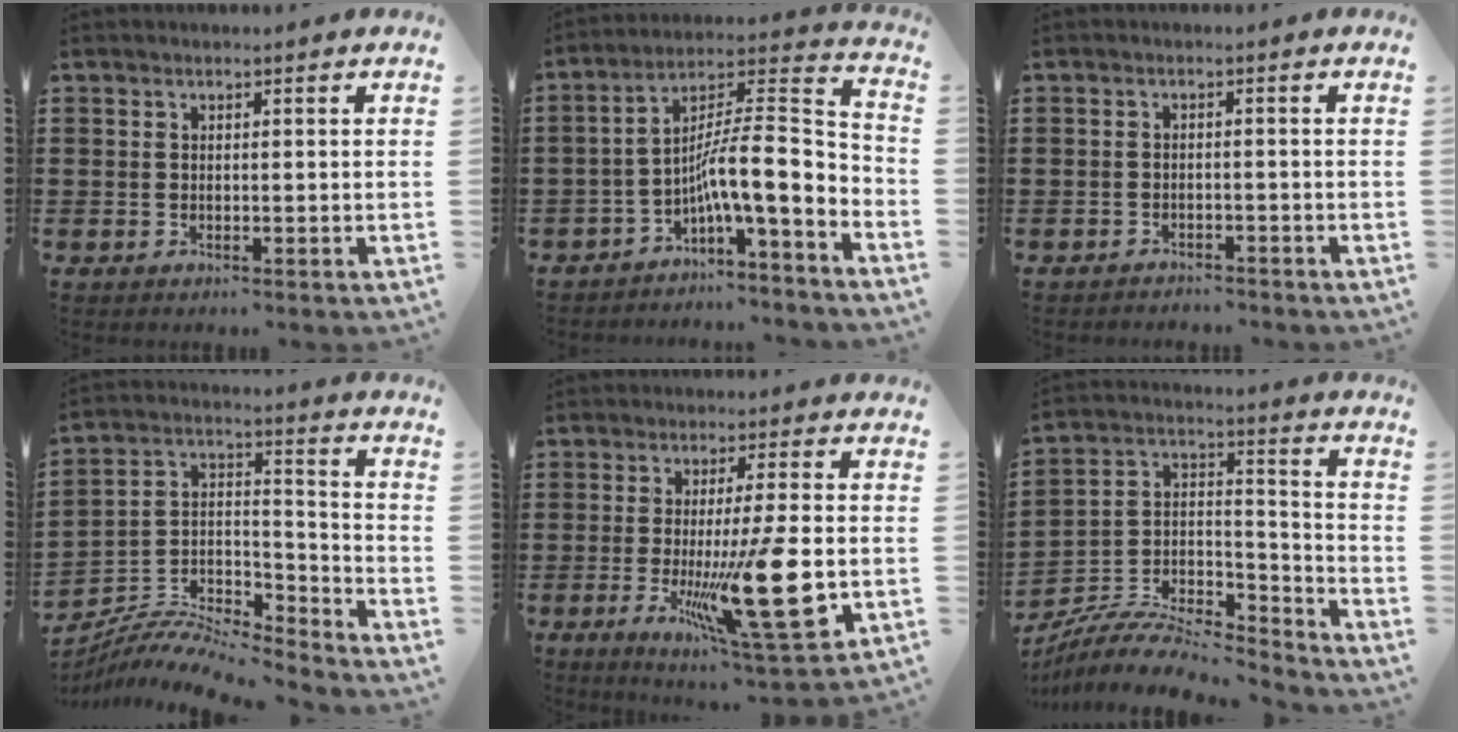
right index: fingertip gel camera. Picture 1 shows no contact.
{"total": 10.6, "force": [-4.1, 1.4, 9.7], "torque": [-0.168, -0.036, -0.088]}
{"total": 1.6, "force": [-1.6, 0.1, -0.1], "torque": [-0.004, 0.002, -0.035]}
{"total": 7.5, "force": [-7.2, 1.4, 1.6], "torque": [-0.035, 0.002, -0.147]}
{"total": 17.3, "force": [-3.0, 3.3, 16.7], "torque": [-0.275, -0.025, -0.032]}
{"total": 7.6, "force": [-6.9, 2.0, 2.5], "torque": [-0.048, 0.002, -0.137]}